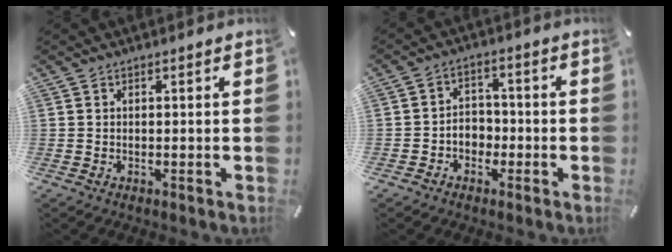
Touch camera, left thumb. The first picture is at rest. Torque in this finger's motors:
{"motor_torque": [-0.01, 0.04, 0.01, 0.04, -0.01]}